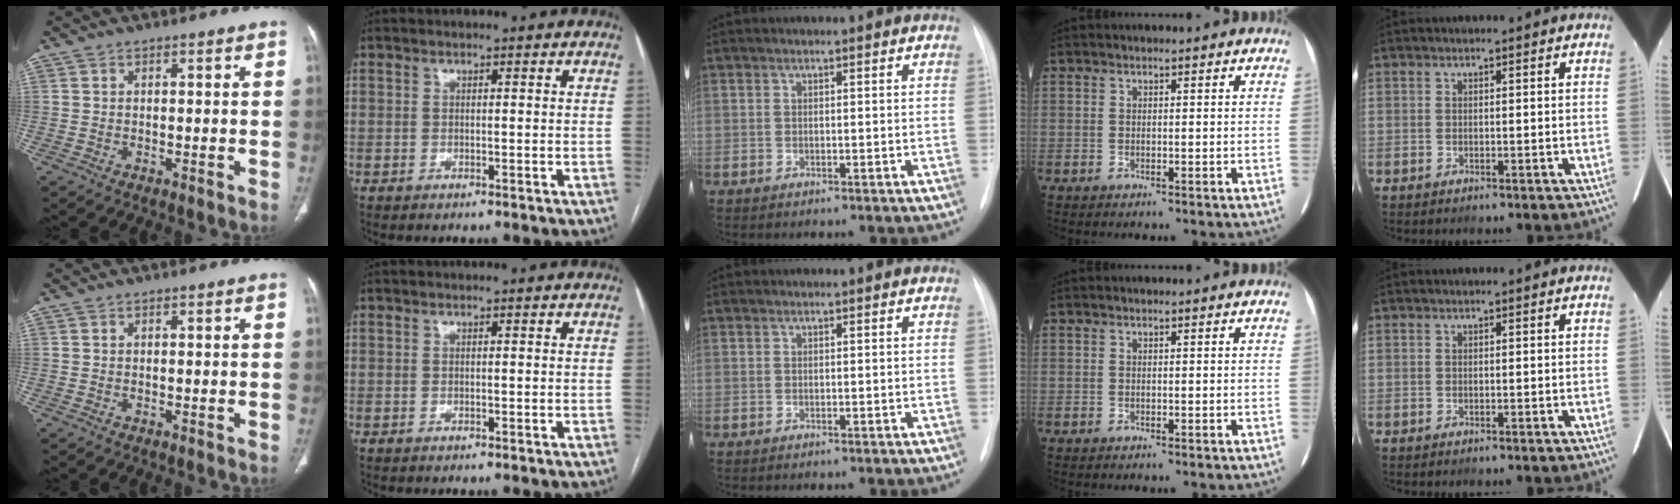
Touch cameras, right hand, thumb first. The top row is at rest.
{}